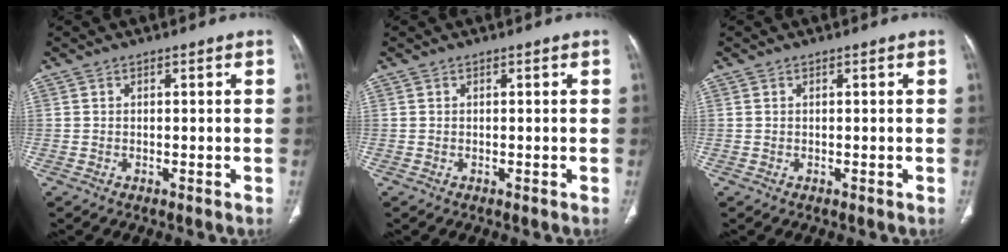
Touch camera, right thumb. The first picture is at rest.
{"total": 0.0}
{"total": 0.0}